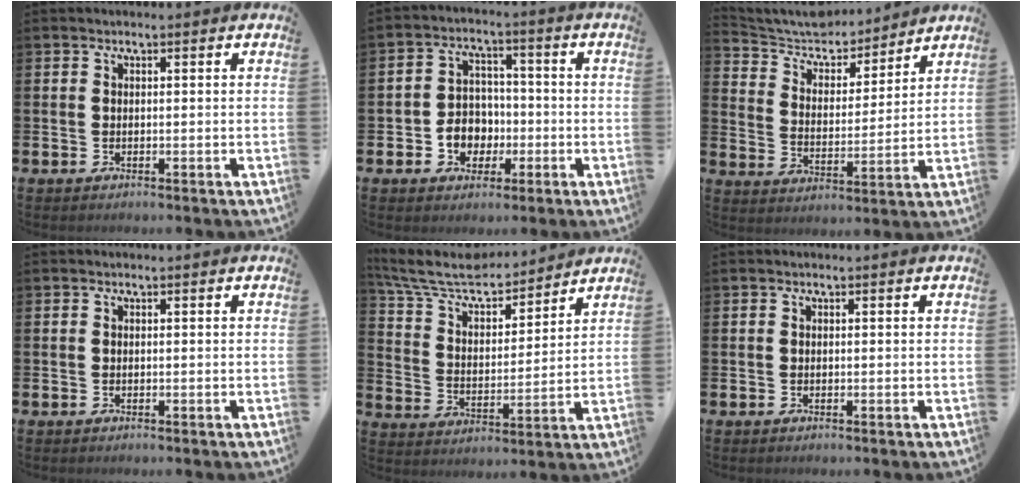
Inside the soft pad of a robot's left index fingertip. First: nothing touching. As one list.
[{"total": 4.9, "force": [-1.7, 4.4, 1.5], "torque": [-0.026, 0.006, -0.039]}, {"total": 6.6, "force": [6.2, 2.1, 1.0], "torque": [-0.050, -0.053, 0.107]}, {"total": 0.0}, {"total": 8.2, "force": [7.3, 2.4, 2.8], "torque": [-0.096, -0.049, 0.126]}, {"total": 0.0}]